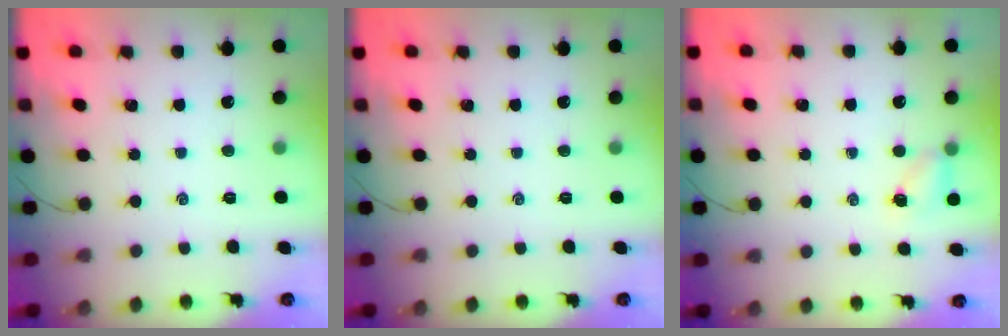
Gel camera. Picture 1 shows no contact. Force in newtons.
{"total": 0.0}
{"total": 4.7, "press": 4.5, "slide": 1.2}